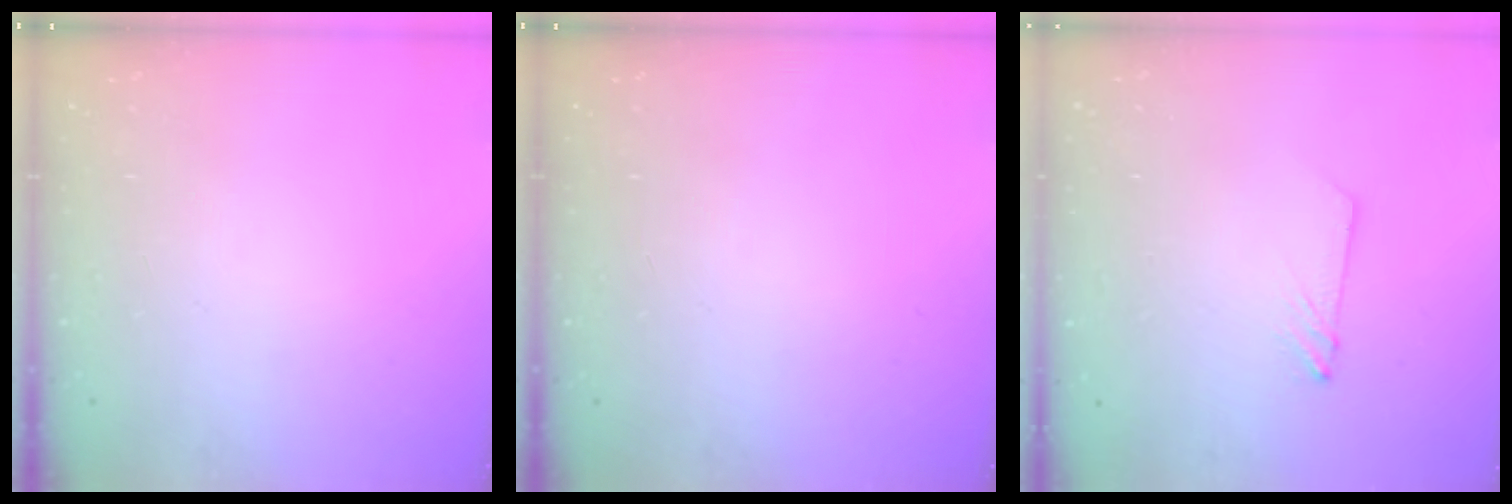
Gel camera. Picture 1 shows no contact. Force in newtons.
{"total": 0.0}
{"total": 2.4, "press": 2.4, "slide": 0.2}